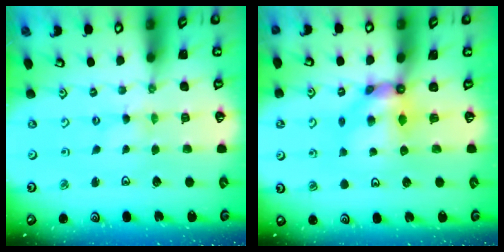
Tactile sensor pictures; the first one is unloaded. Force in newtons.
{"total": 7.8, "press": 7.8, "slide": 0.5}